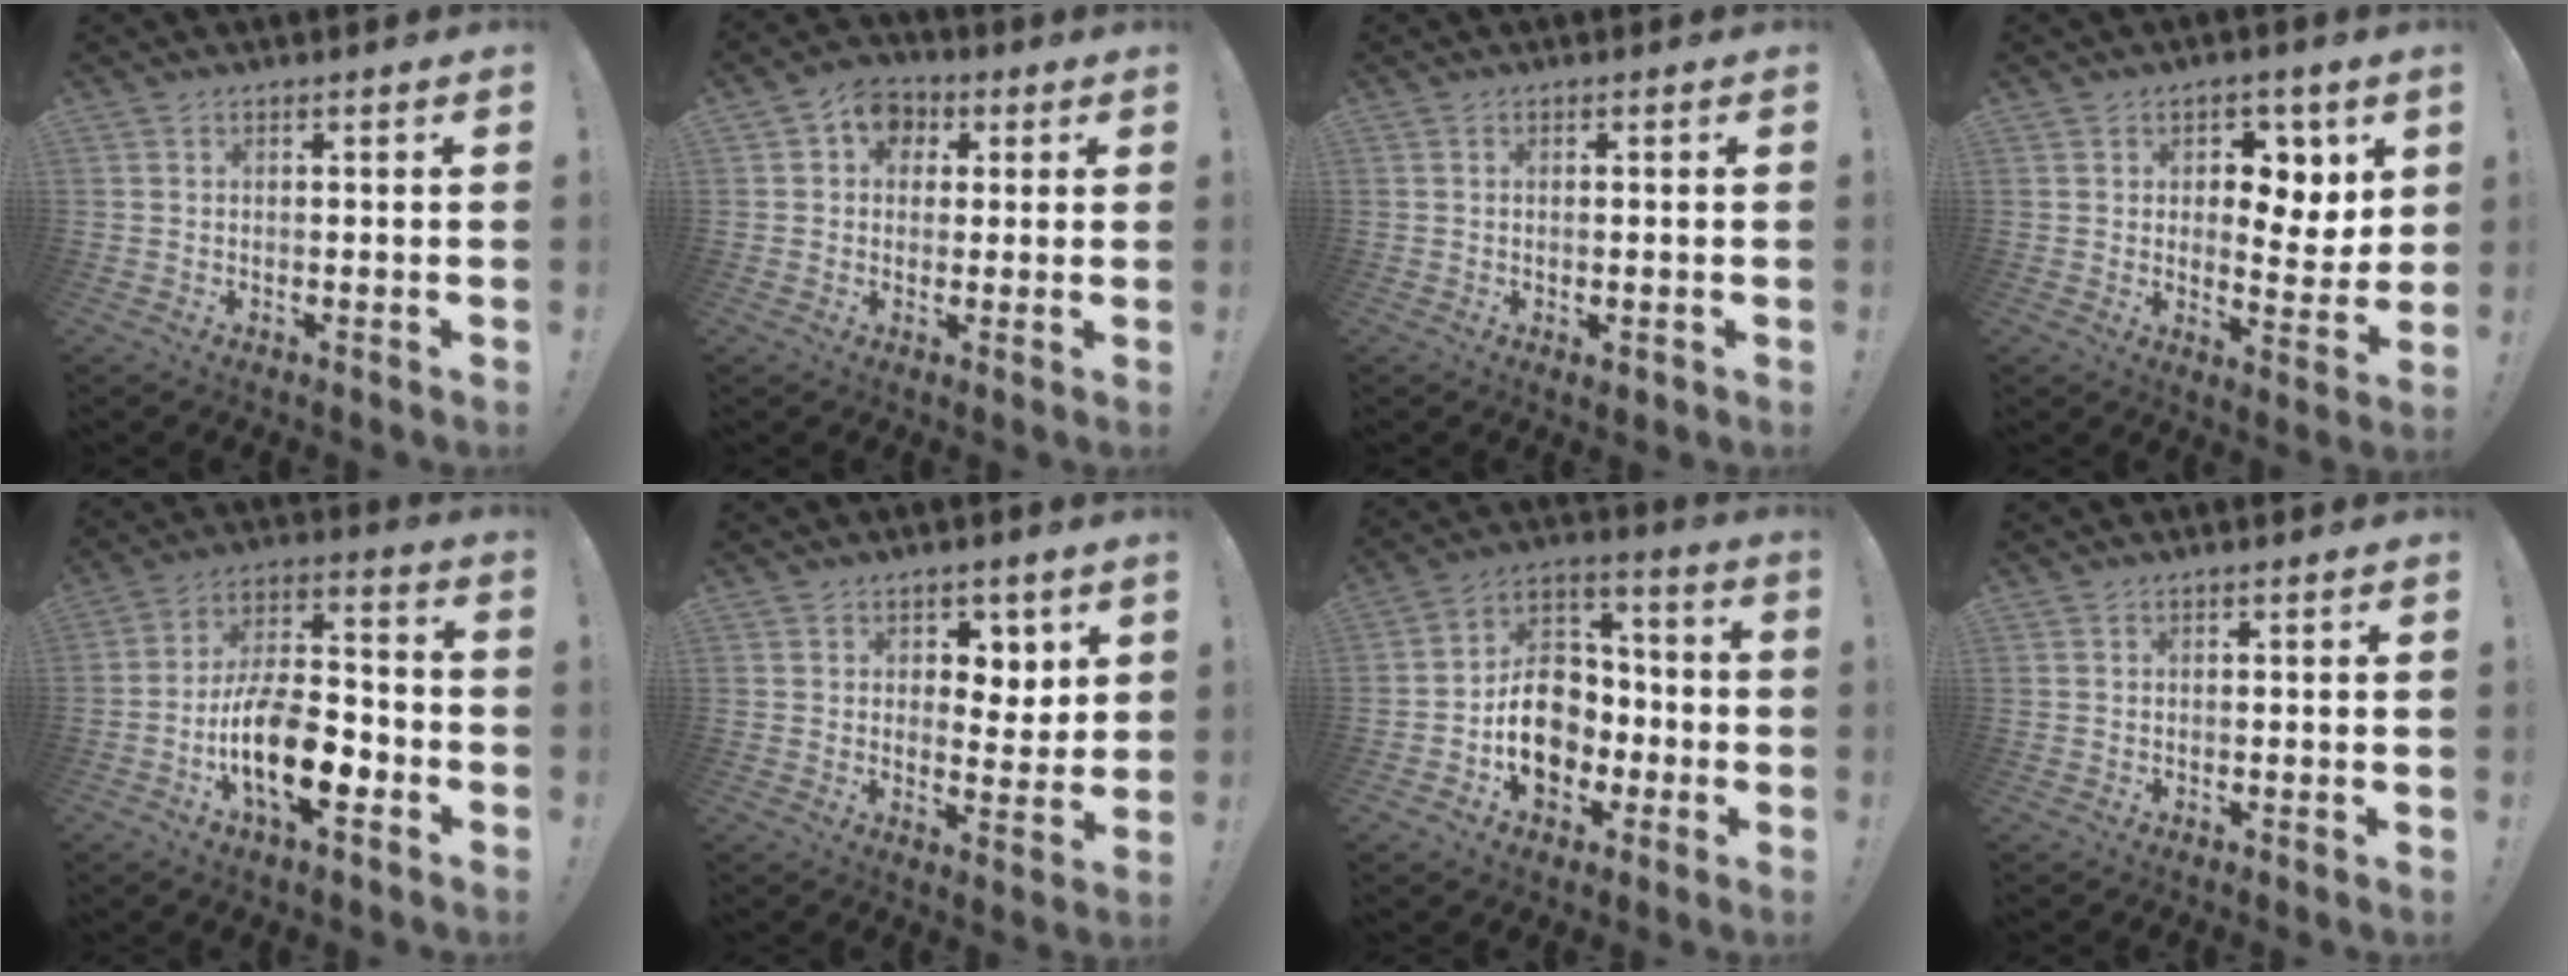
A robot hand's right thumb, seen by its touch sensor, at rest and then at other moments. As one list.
[{"total": 7.0, "force": [1.4, 6.3, 2.8], "torque": [-0.039, 0.003, 0.030]}, {"total": 1.2, "force": [0.2, 0.4, 1.1], "torque": [-0.016, 0.000, 0.005]}, {"total": 7.9, "force": [4.4, 5.4, 3.7], "torque": [-0.039, -0.036, 0.079]}, {"total": 17.2, "force": [-6.6, 8.3, 13.5], "torque": [-0.246, 0.030, -0.104]}, {"total": 6.1, "force": [3.9, 4.4, 1.6], "torque": [-0.014, -0.029, 0.072]}, {"total": 15.5, "force": [-3.9, 12.1, 8.8], "torque": [-0.142, 0.034, -0.061]}, {"total": 0.0}]